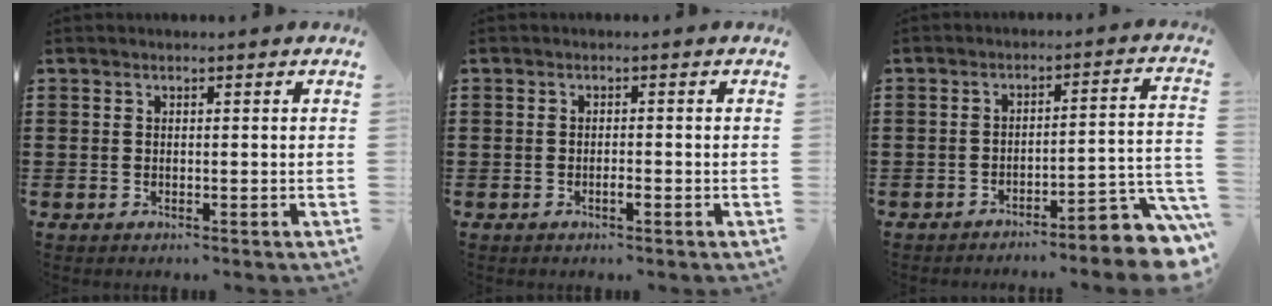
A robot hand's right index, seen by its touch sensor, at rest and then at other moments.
{"total": 1.2, "force": [-0.7, 0.3, 0.9], "torque": [-0.019, -0.003, -0.012]}
{"total": 5.4, "force": [-4.4, 0.6, 3.1], "torque": [-0.041, -0.013, -0.087]}